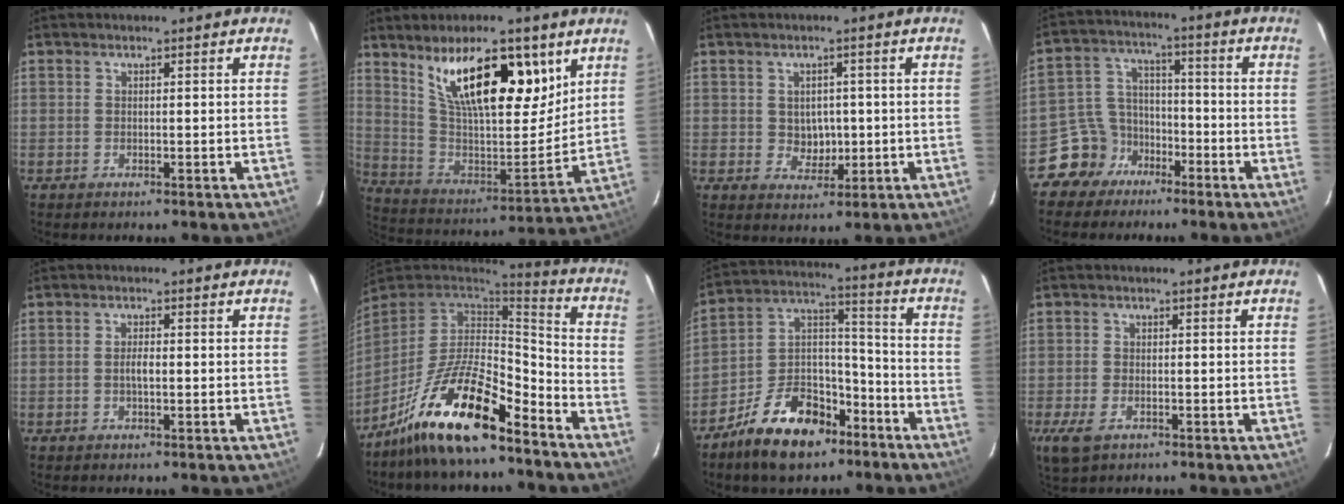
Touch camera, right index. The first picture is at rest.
{"total": 21.6, "force": [11.9, 8.1, 16.1], "torque": [-0.268, 0.005, 0.219]}
{"total": 4.2, "force": [0.1, 3.7, 2.0], "torque": [-0.032, 0.005, 0.009]}
{"total": 8.4, "force": [-5.6, 6.2, 0.6], "torque": [-0.025, 0.035, -0.104]}
{"total": 1.9, "force": [-0.3, 0.6, 1.8], "torque": [-0.034, 0.002, -0.006]}
{"total": 18.9, "force": [-12.9, 5.6, 12.6], "torque": [-0.253, -0.005, -0.233]}
{"total": 16.4, "force": [-10.5, 9.1, 8.7], "torque": [-0.170, 0.048, -0.169]}
{"total": 5.3, "force": [-2.7, 3.0, 3.4], "torque": [-0.084, -0.011, -0.049]}